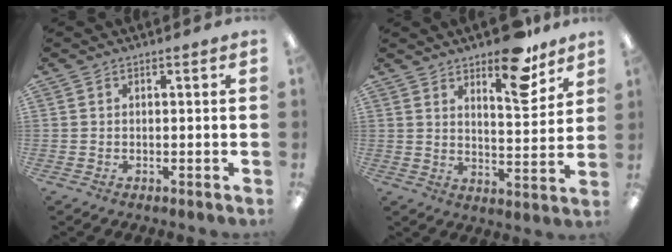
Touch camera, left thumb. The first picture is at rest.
{"total": 12.8, "force": [9.5, 4.5, 7.4], "torque": [-0.090, -0.062, 0.159]}